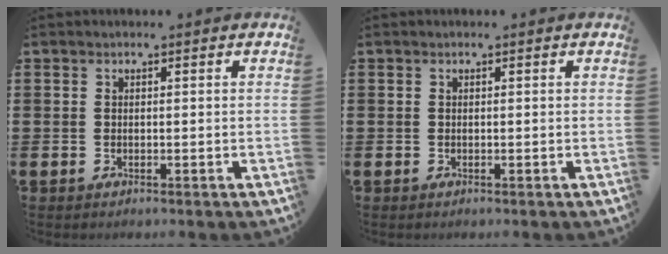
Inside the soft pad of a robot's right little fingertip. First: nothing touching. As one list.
[{"total": 0.0}]